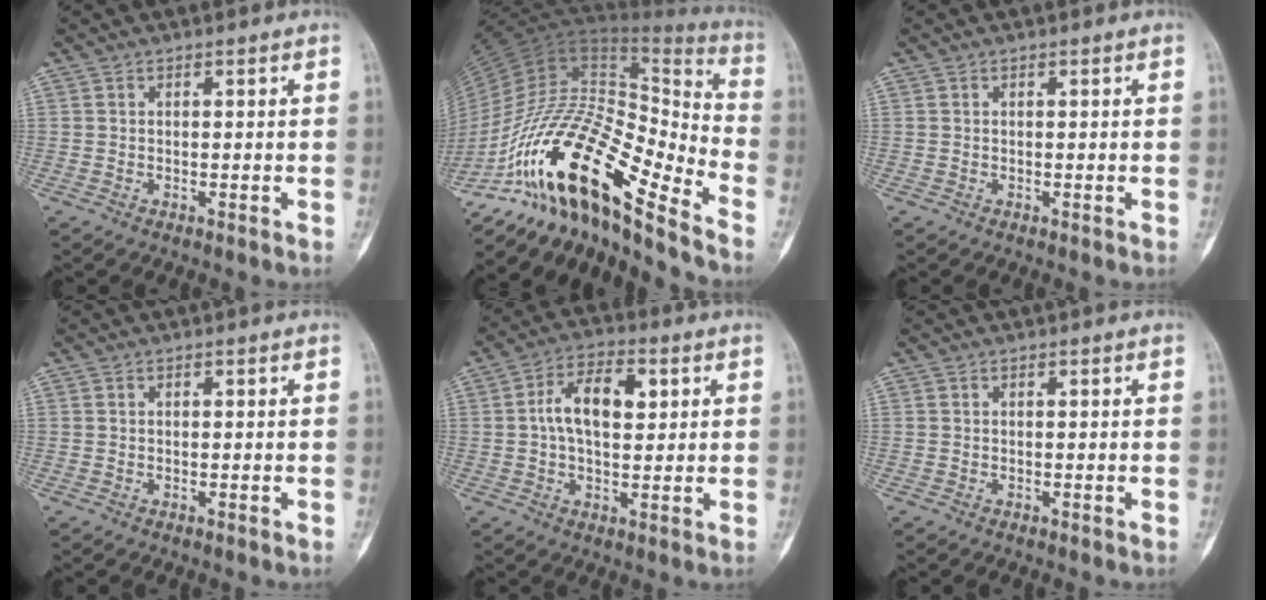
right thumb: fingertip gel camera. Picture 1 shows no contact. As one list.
[{"total": 27.4, "force": [-17.9, 7.8, 19.2], "torque": [-0.363, 0.079, -0.318]}, {"total": 0.0}, {"total": 0.0}, {"total": 10.0, "force": [2.0, 5.5, 8.2], "torque": [-0.128, 0.013, 0.028]}, {"total": 0.0}]